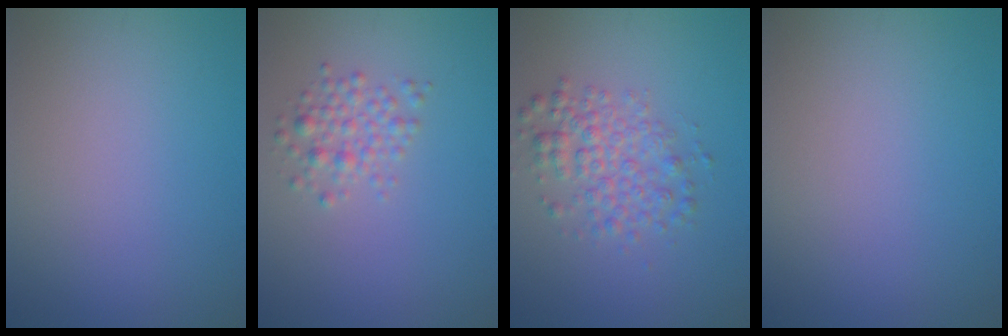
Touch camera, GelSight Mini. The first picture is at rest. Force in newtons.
{"total": 2.1, "press": 2.1, "slide": 0.2}
{"total": 3.5, "press": 3.5, "slide": 0.1}
{"total": 0.0}